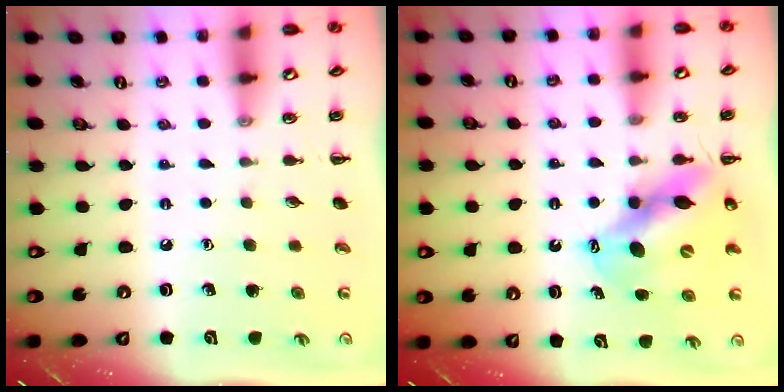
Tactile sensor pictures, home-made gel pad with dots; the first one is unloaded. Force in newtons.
{"total": 11.8, "press": 11.3, "slide": 3.2}